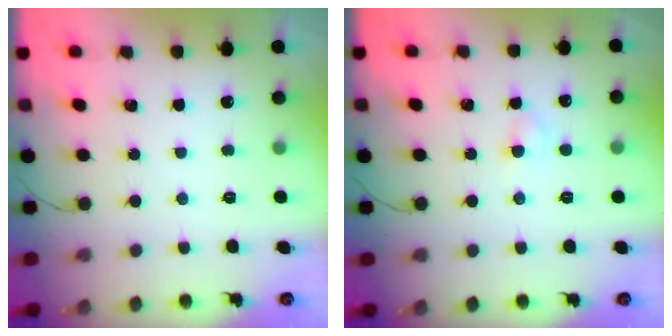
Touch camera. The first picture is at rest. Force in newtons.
{"total": 2.2, "press": 2.0, "slide": 0.8}